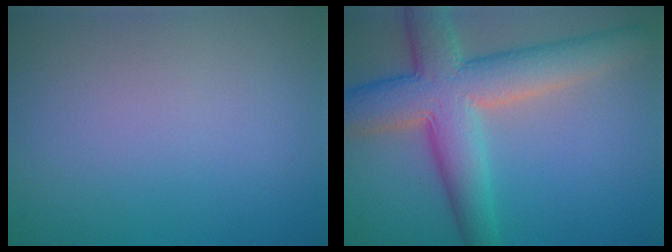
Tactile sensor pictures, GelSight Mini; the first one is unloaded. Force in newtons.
{"total": 9.2, "press": 9.2, "slide": 0.4}